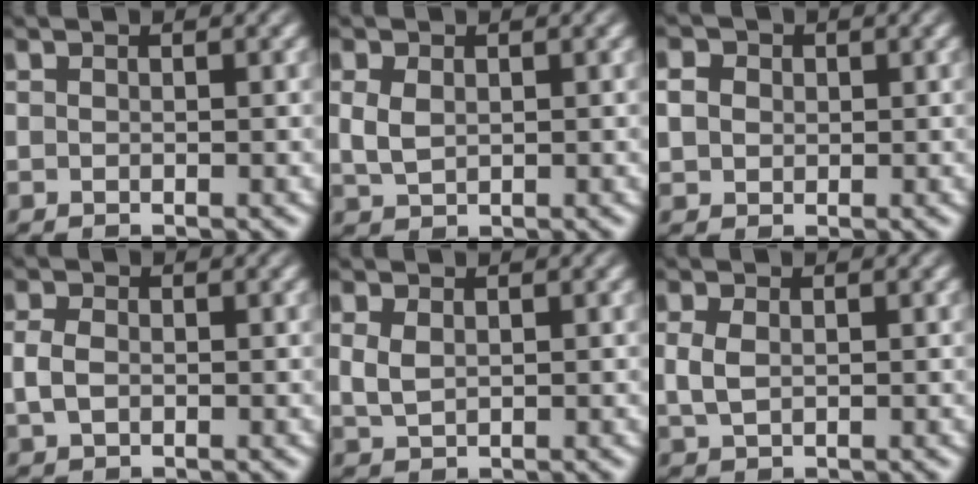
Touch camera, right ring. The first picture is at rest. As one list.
[{"total": 2.8, "force": [0.4, 2.3, 1.6], "torque": [-0.043, -0.008, 0.015]}, {"total": 2.7, "force": [0.8, 2.3, 1.2], "torque": [-0.027, -0.003, 0.021]}, {"total": 1.6, "force": [-0.2, 1.1, 1.2], "torque": [-0.032, -0.004, 0.001]}, {"total": 2.3, "force": [0.5, 1.8, 1.4], "torque": [-0.037, -0.008, 0.017]}, {"total": 2.1, "force": [0.2, 1.5, 1.5], "torque": [-0.040, -0.006, 0.011]}]